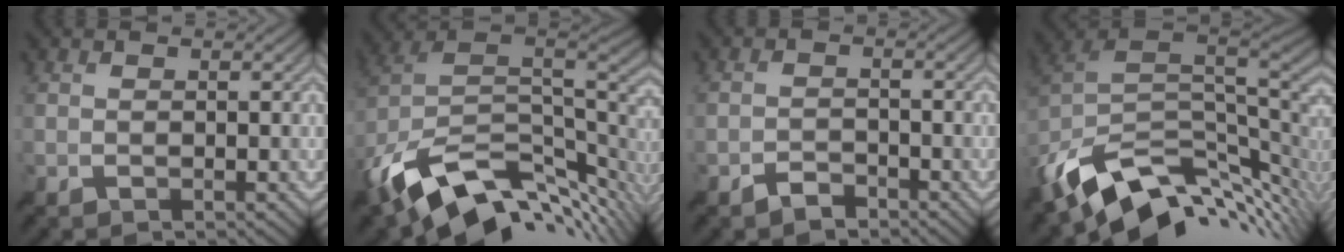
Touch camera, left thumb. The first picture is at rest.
{"total": 15.7, "force": [-6.0, 8.9, 11.5], "torque": [-0.247, -0.018, -0.098]}
{"total": 2.2, "force": [-1.9, 0.7, 0.6], "torque": [-0.004, 0.002, -0.040]}
{"total": 13.9, "force": [-5.0, 8.3, 10.0], "torque": [-0.205, -0.030, -0.076]}